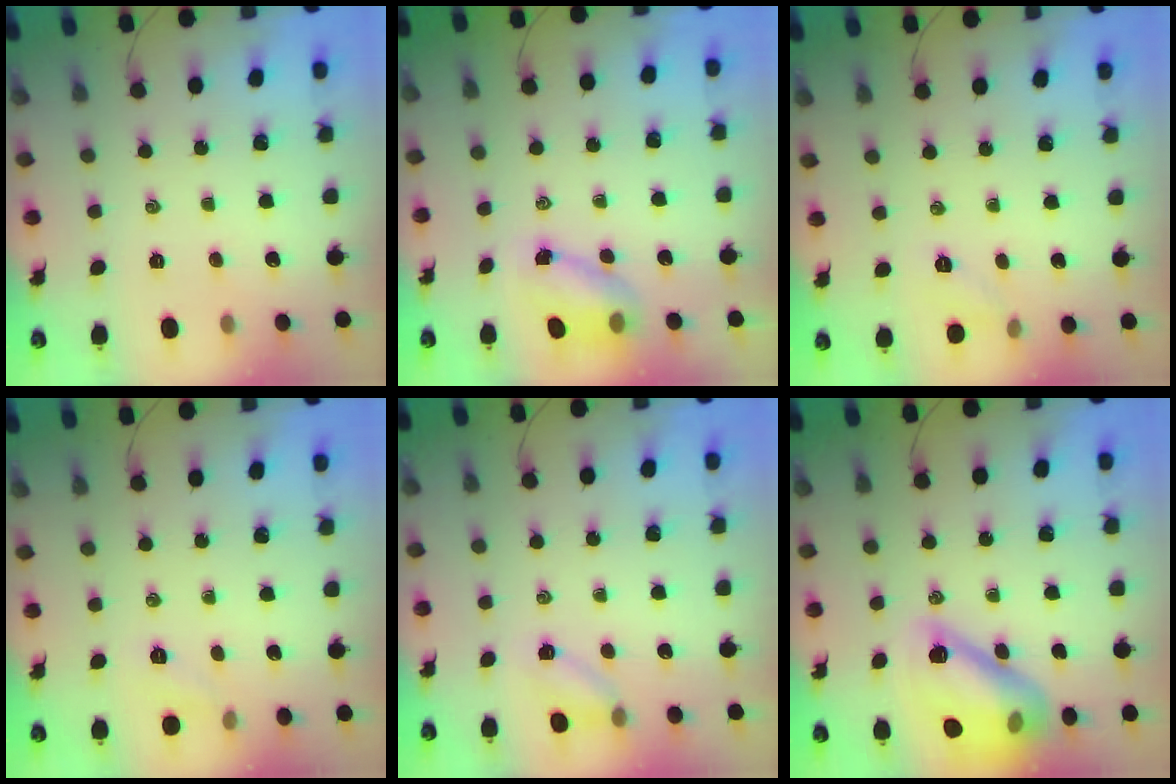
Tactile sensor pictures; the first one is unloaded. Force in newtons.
{"total": 5.6, "press": 5.6, "slide": 0.5}
{"total": 5.0, "press": 4.7, "slide": 1.4}
{"total": 4.7, "press": 4.5, "slide": 1.2}
{"total": 5.6, "press": 5.4, "slide": 1.7}
{"total": 16.3, "press": 16.1, "slide": 2.6}